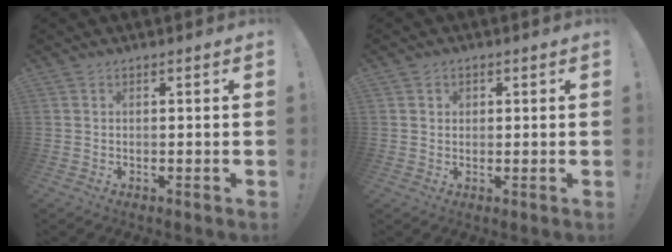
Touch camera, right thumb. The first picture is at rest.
{"total": 1.5, "force": [0.5, 1.3, 0.6], "torque": [0.001, -0.004, 0.007]}